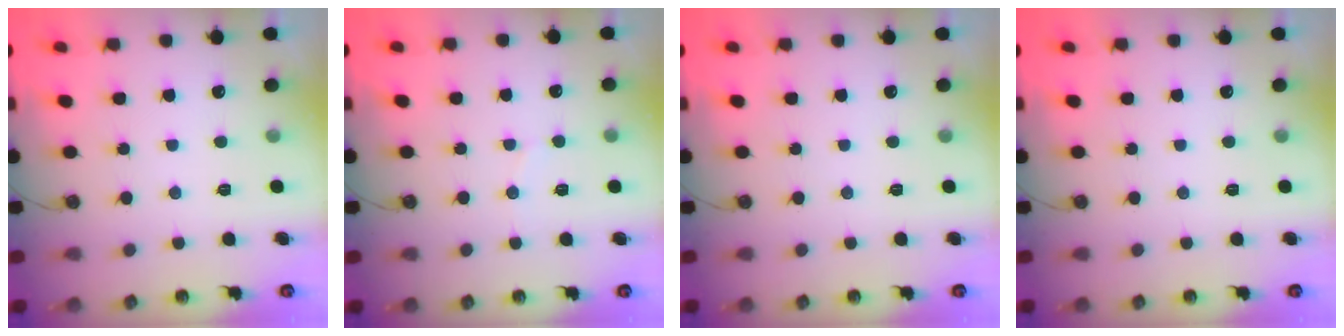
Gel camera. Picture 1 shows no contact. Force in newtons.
{"total": 4.6, "press": 4.6, "slide": 0.4}
{"total": 0.0}
{"total": 0.0}